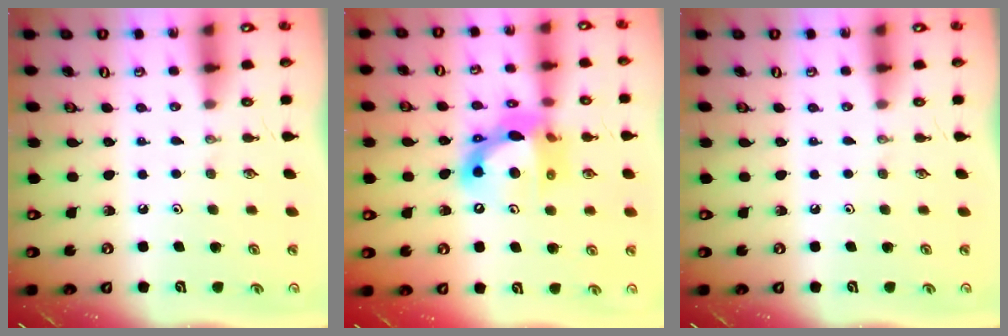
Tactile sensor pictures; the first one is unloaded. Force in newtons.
{"total": 14.7, "press": 14.7, "slide": 0.7}
{"total": 0.0}